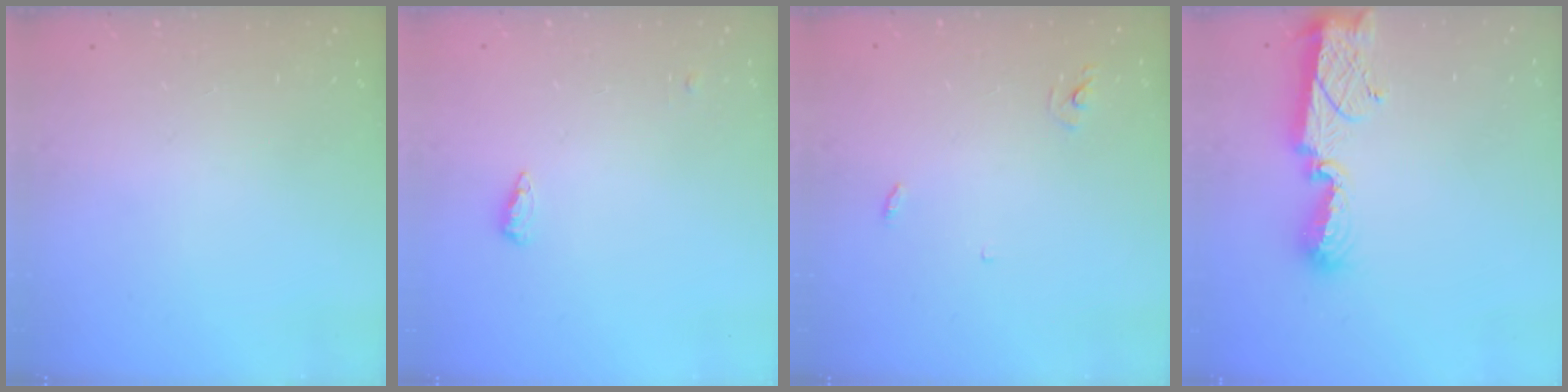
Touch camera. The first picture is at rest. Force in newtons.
{"total": 8.7, "press": 5.7, "slide": 6.5}
{"total": 2.9, "press": 2.9, "slide": 0.2}
{"total": 9.8, "press": 9.8, "slide": 0.5}